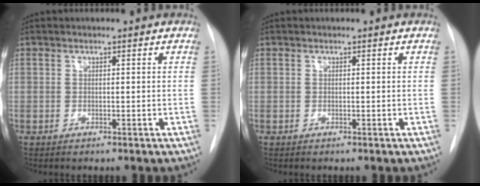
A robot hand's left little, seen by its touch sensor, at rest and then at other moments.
{"total": 0.0}